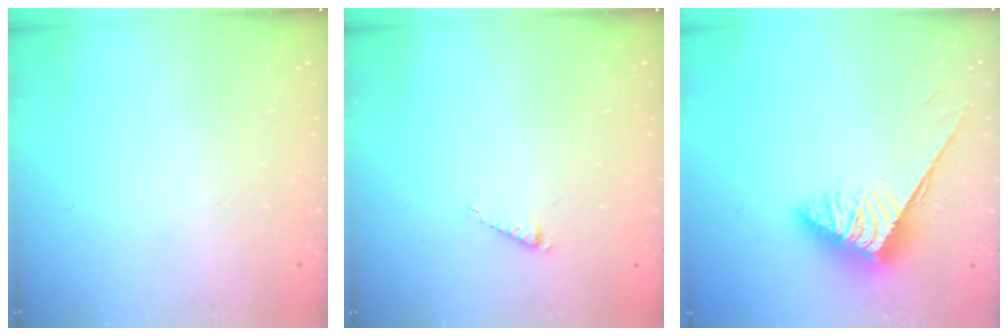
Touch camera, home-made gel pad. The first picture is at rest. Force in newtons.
{"total": 2.6, "press": 2.6, "slide": 0.2}
{"total": 3.8, "press": 3.8, "slide": 0.6}